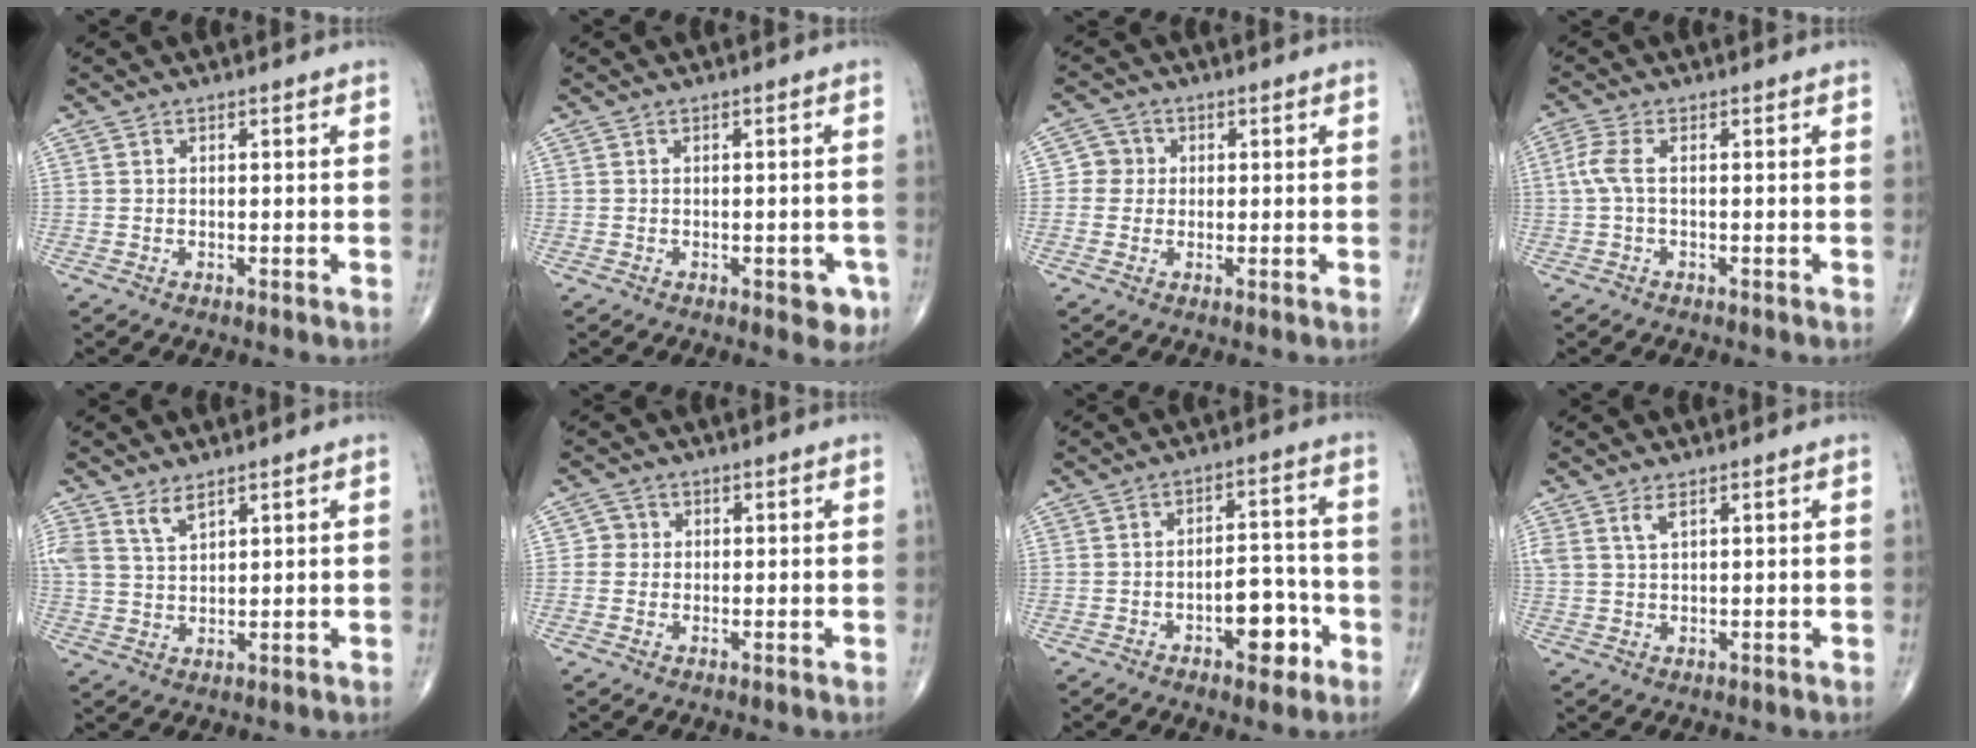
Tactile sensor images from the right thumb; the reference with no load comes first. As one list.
[{"total": 3.6, "force": [-1.5, 1.9, 2.7], "torque": [-0.009, 0.005, -0.015]}, {"total": 3.2, "force": [0.2, 3.2, 0.5], "torque": [0.018, 0.008, -0.005]}, {"total": 3.4, "force": [-0.1, 1.1, 3.2], "torque": [-0.093, 0.006, -0.005]}, {"total": 4.4, "force": [3.2, 1.8, 2.4], "torque": [-0.043, -0.015, 0.069]}, {"total": 2.1, "force": [0.0, 2.1, 0.4], "torque": [0.010, 0.006, -0.006]}, {"total": 8.7, "force": [-3.5, 4.9, 6.3], "torque": [-0.052, 0.035, -0.045]}, {"total": 2.3, "force": [1.4, 0.7, 1.7], "torque": [-0.040, 0.001, 0.034]}]